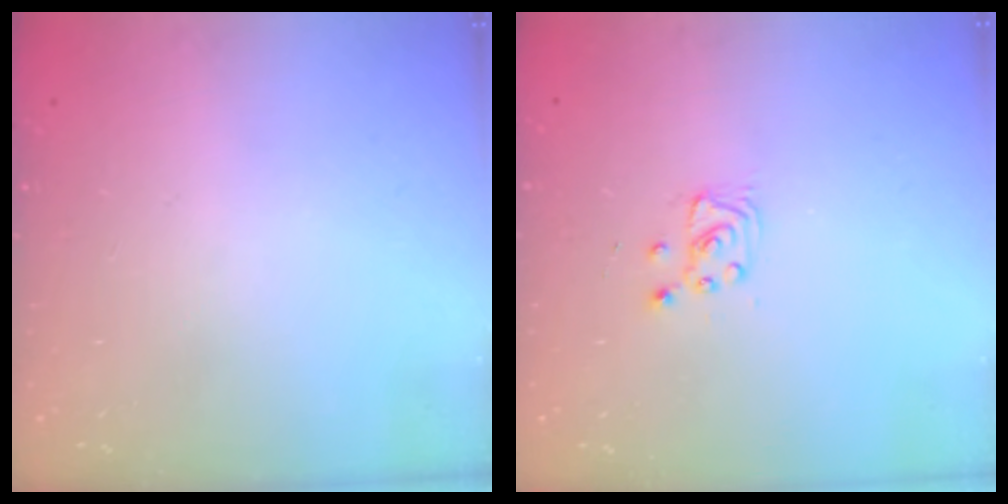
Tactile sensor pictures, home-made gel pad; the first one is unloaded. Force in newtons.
{"total": 4.4, "press": 4.4, "slide": 0.5}